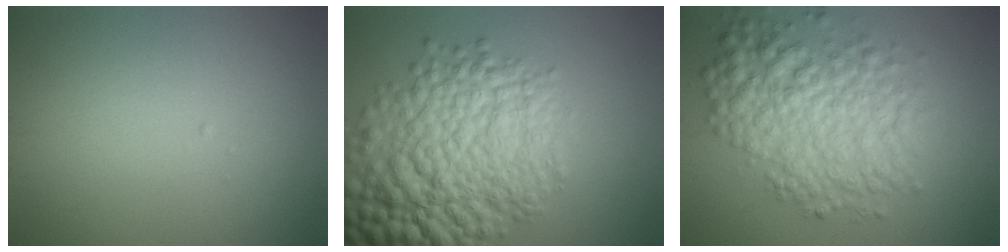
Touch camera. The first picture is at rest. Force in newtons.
{"total": 11.6, "press": 11.6, "slide": 0.2}
{"total": 7.4, "press": 7.4, "slide": 0.1}